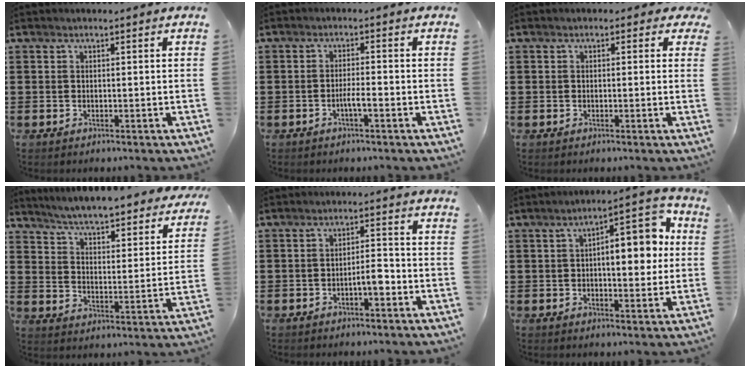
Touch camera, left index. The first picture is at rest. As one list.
[{"total": 2.5, "force": [-1.2, 0.2, 2.1], "torque": [-0.038, 0.002, -0.023]}, {"total": 1.3, "force": [0.1, 1.2, 0.4], "torque": [-0.013, 0.008, 0.000]}, {"total": 4.6, "force": [4.4, -0.4, 1.0], "torque": [-0.042, -0.041, 0.070]}, {"total": 3.5, "force": [-1.7, 1.0, 2.9], "torque": [-0.053, 0.009, -0.034]}, {"total": 8.7, "force": [1.5, 3.6, 7.8], "torque": [-0.105, -0.012, 0.011]}]